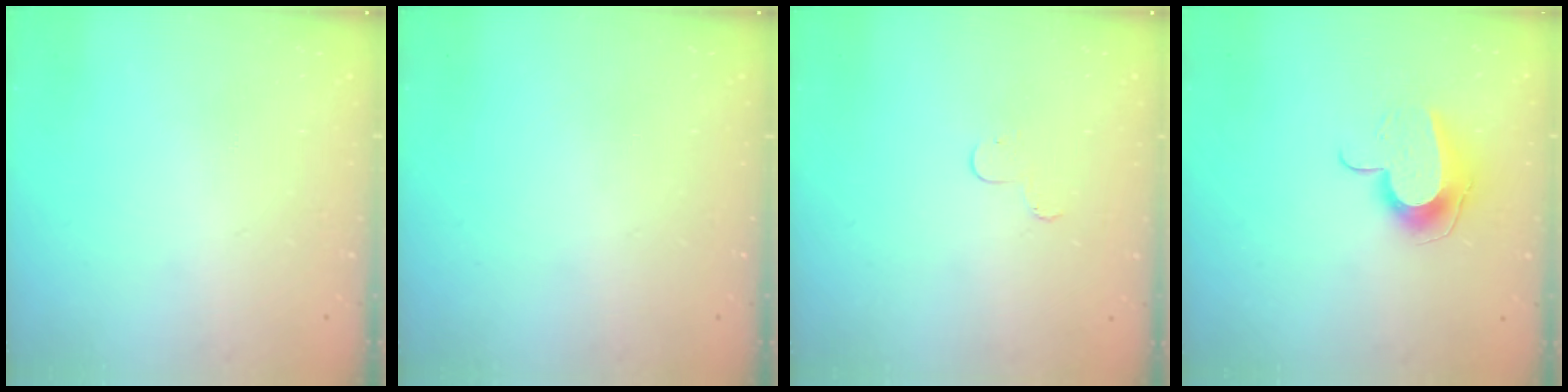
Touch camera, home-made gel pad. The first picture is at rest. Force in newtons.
{"total": 0.0}
{"total": 4.8, "press": 4.8, "slide": 0.5}
{"total": 10.5, "press": 10.5, "slide": 0.1}